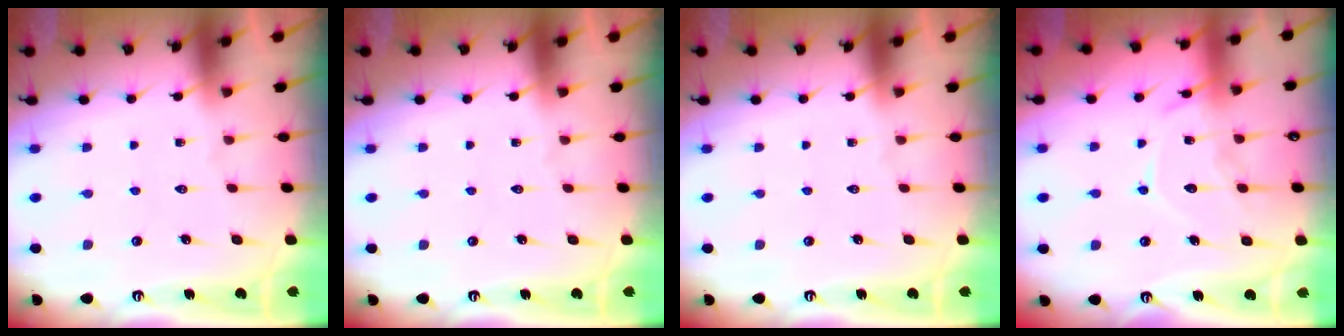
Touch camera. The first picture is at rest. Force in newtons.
{"total": 0.0}
{"total": 0.0}
{"total": 12.2, "press": 12.2, "slide": 1.1}